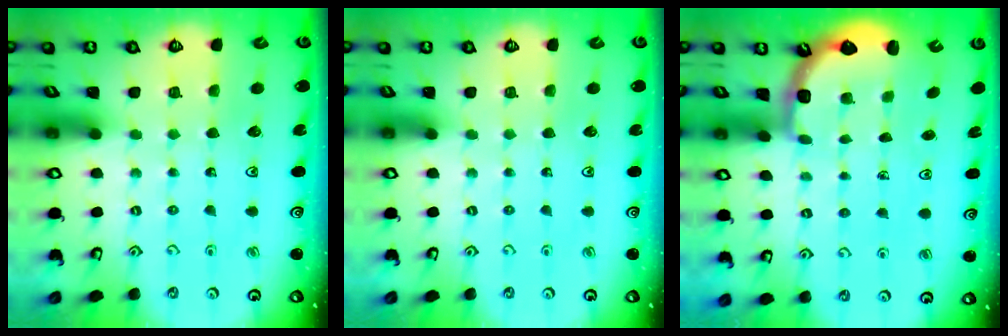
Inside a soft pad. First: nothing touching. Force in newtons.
{"total": 0.0}
{"total": 2.6, "press": 2.2, "slide": 1.3}